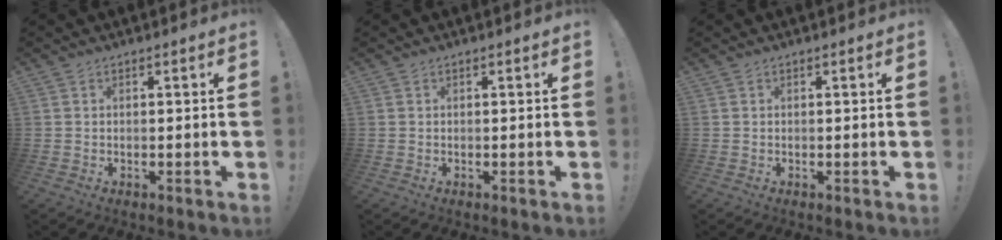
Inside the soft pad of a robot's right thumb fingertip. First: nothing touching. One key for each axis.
{"total": 0.0}
{"total": 0.0}